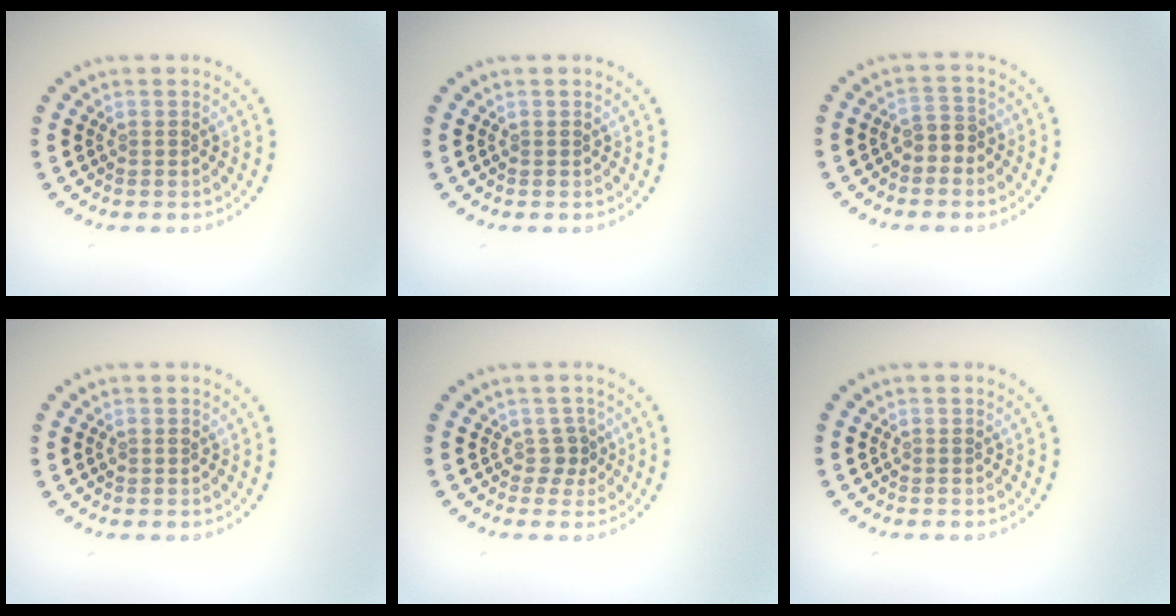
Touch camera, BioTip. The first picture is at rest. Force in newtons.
{"total": 0.0}
{"total": 1.9, "press": 1.6, "slide": 0.9}
{"total": 0.6, "press": 0.6, "slide": 0.2}
{"total": 1.5, "press": 1.0, "slide": 1.1}
{"total": 0.0}